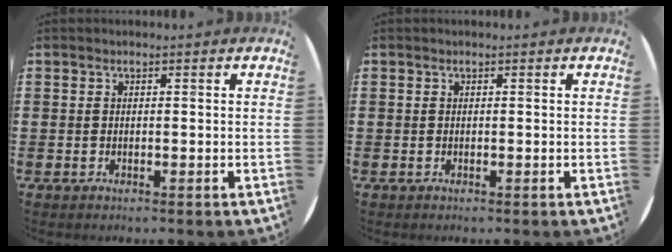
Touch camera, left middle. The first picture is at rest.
{"total": 0.0}